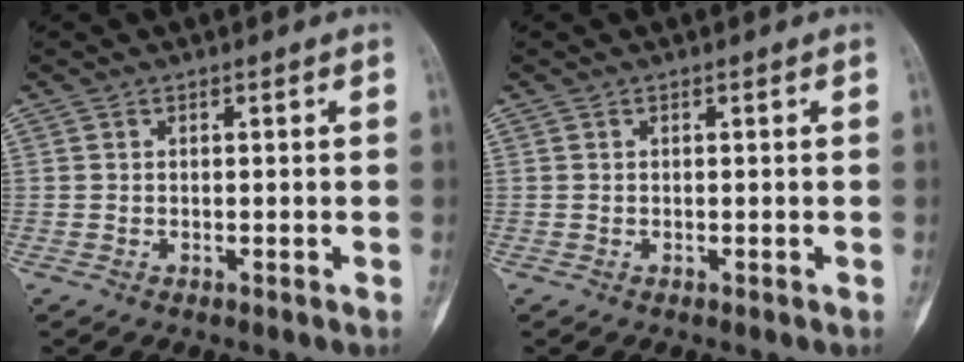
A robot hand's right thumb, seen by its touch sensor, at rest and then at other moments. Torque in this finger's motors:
{"motor_torque": [0.00, 0.00, 0.01, -0.01, 0.00]}